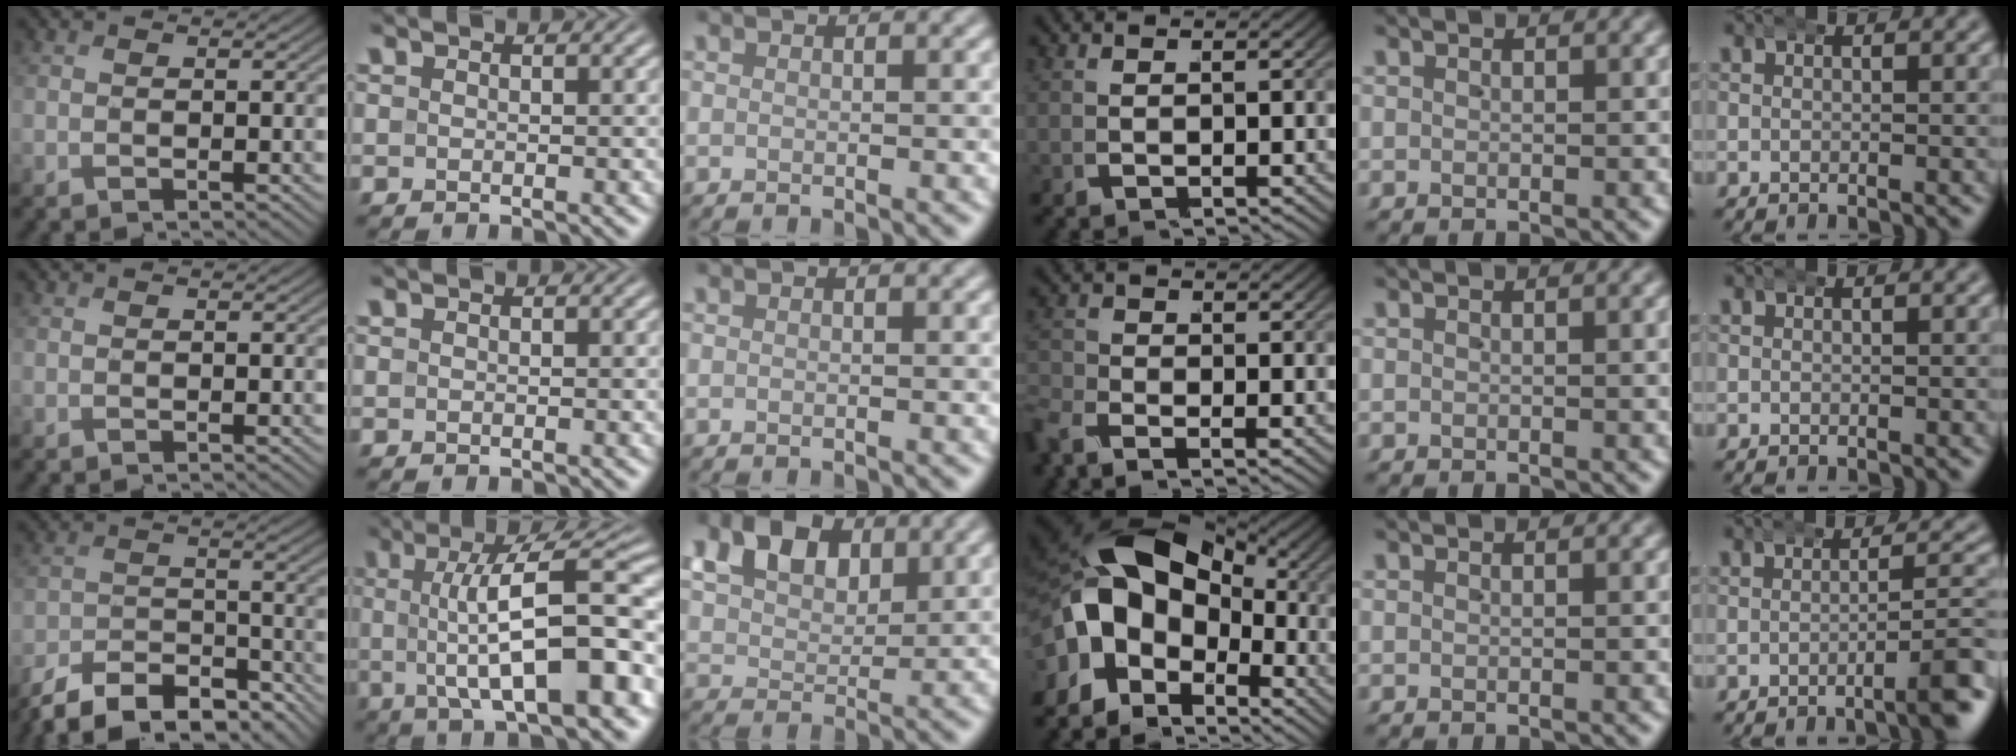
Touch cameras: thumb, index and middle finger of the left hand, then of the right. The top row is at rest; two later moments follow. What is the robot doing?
{"motion": "wrap", "object": "arm wrap"}